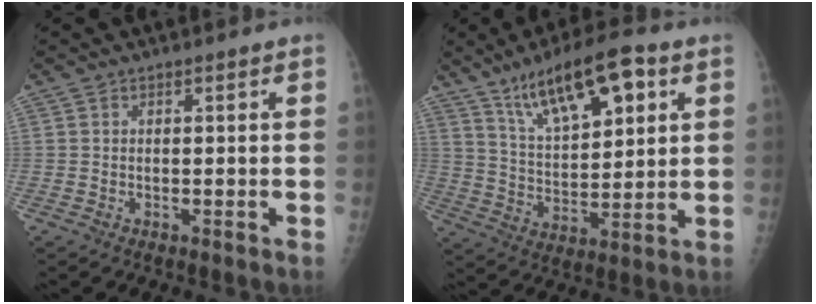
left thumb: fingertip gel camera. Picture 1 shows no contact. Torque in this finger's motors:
{"motor_torque": [0.25, 0.56, 0.20, -0.36, 0.13]}